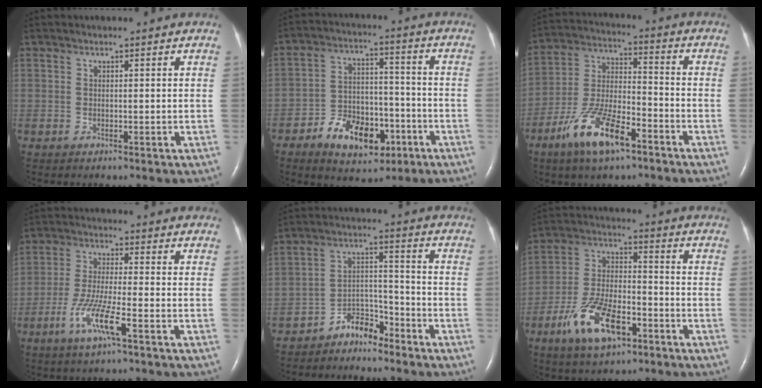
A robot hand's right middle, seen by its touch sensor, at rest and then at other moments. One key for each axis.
{"total": 11.1, "fx": -5.7, "fy": 6.3, "fz": 7.1, "tx": -0.121, "ty": 0.019, "tz": -0.086}
{"total": 12.5, "fx": -7.4, "fy": 3.7, "fz": 9.4, "tx": -0.197, "ty": -0.003, "tz": -0.135}
{"total": 7.6, "fx": -3.7, "fy": 0.2, "fz": 6.6, "tx": -0.135, "ty": -0.012, "tz": -0.072}
{"total": 5.3, "fx": -4.8, "fy": 1.9, "fz": 1.4, "tx": -0.015, "ty": 0.014, "tz": -0.085}
{"total": 12.5, "fx": -6.6, "fy": 4.9, "fz": 9.4, "tx": -0.198, "ty": 0.004, "tz": -0.116}